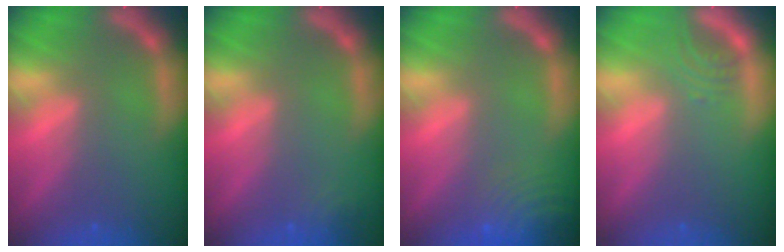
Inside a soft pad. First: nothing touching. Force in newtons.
{"total": 1.4}
{"total": 9.5}
{"total": 2.0}